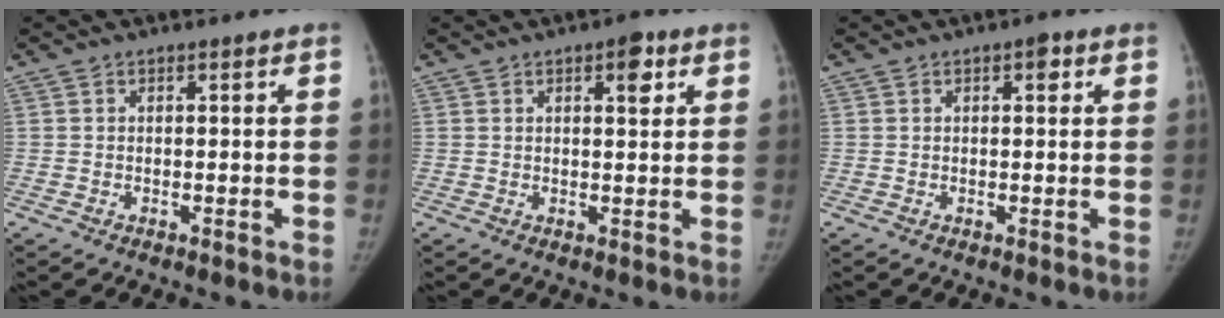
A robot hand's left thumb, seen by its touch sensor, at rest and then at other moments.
{"total": 3.8, "force": [1.8, 1.6, 2.9], "torque": [-0.026, -0.005, 0.022]}
{"total": 1.8, "force": [0.8, 0.9, 1.4], "torque": [-0.012, 0.002, 0.008]}